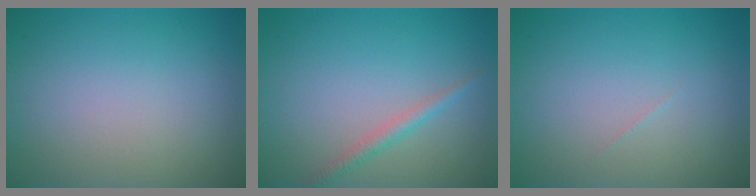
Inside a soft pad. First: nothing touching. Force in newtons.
{"total": 1.4, "press": 1.4, "slide": 0.0}
{"total": 0.0}